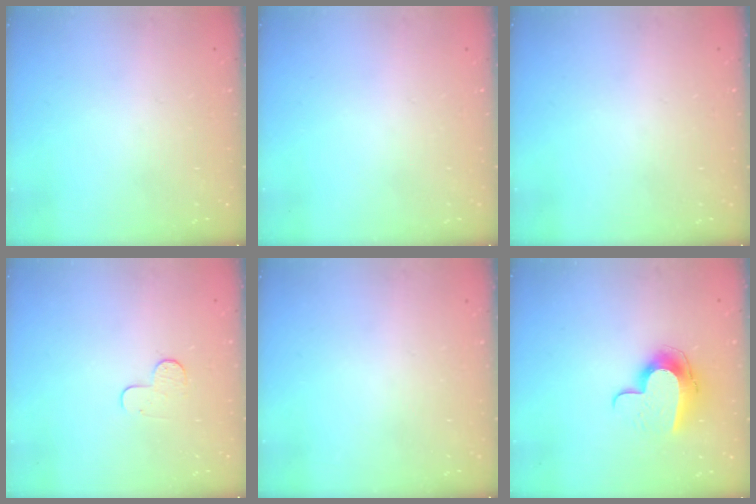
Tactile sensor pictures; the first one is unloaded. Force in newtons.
{"total": 0.0}
{"total": 0.0}
{"total": 4.8, "press": 4.7, "slide": 0.5}
{"total": 0.0}
{"total": 11.4, "press": 11.4, "slide": 0.2}